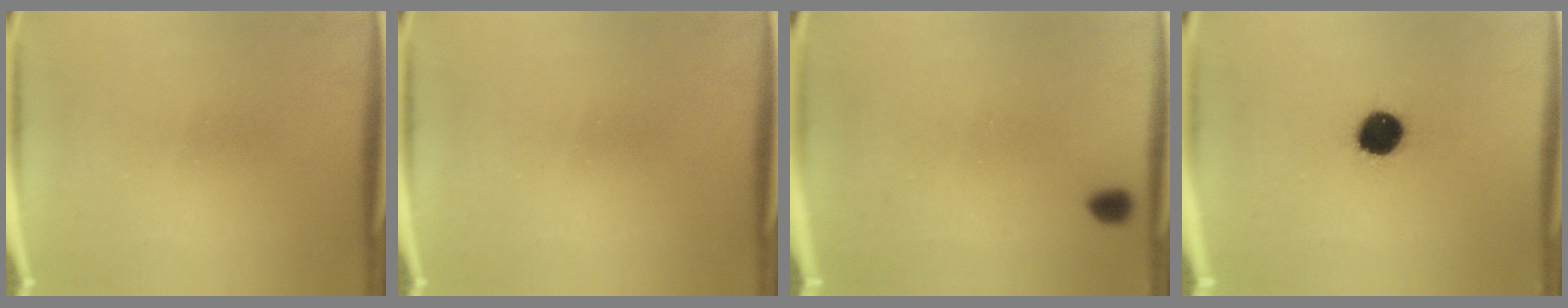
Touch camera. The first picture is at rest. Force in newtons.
{"total": 0.0}
{"total": 1.3}
{"total": 9.2}